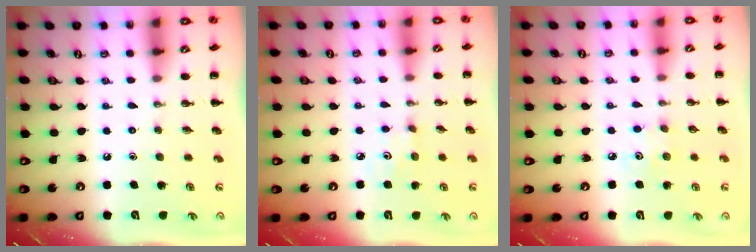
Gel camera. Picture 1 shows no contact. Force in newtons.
{"total": 2.7, "press": 2.7, "slide": 0.5}
{"total": 3.5, "press": 3.4, "slide": 0.9}